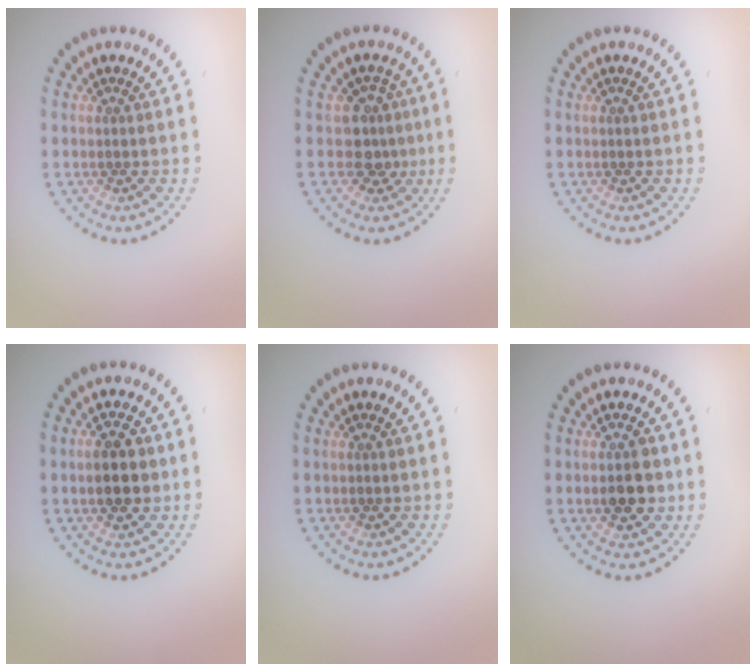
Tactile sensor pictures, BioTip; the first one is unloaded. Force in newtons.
{"total": 2.5, "press": 1.8, "slide": 1.7}
{"total": 0.0}
{"total": 3.8, "press": 3.8, "slide": 0.1}
{"total": 0.0}
{"total": 2.9, "press": 2.9, "slide": 0.1}